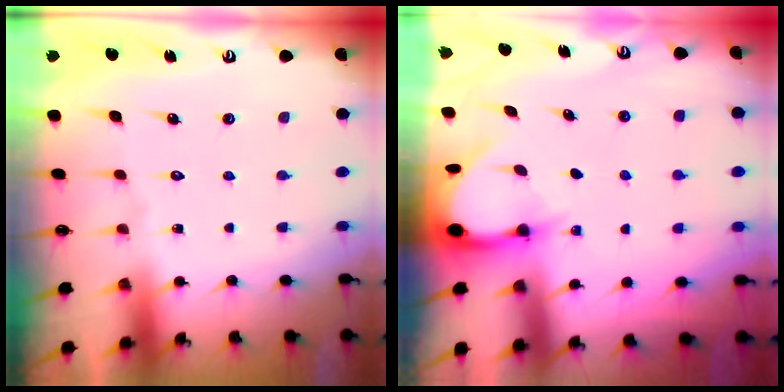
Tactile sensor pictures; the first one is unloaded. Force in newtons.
{"total": 3.3, "press": 3.3, "slide": 0.3}